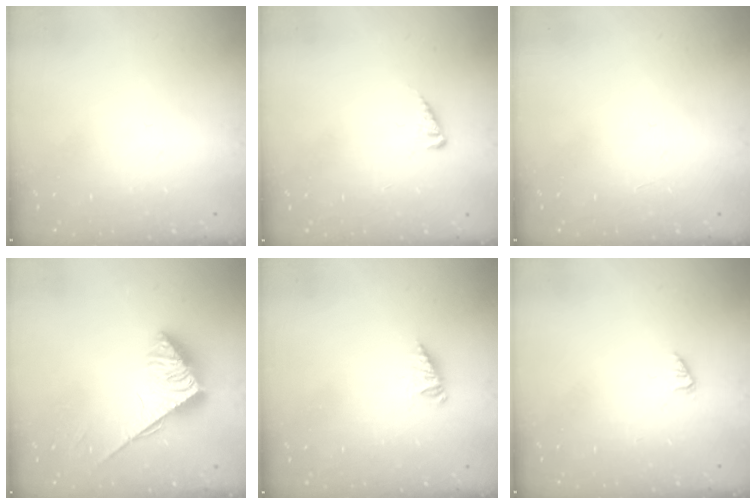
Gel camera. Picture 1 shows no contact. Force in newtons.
{"total": 2.7, "press": 2.7, "slide": 0.3}
{"total": 0.0}
{"total": 3.8, "press": 3.7, "slide": 0.5}
{"total": 1.7, "press": 1.7, "slide": 0.2}
{"total": 0.7, "press": 0.7, "slide": 0.2}